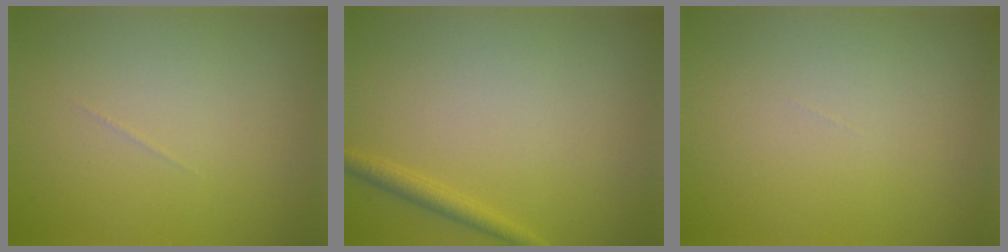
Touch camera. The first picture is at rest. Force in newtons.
{"total": 1.5, "press": 1.5, "slide": 0.1}
{"total": 0.0}